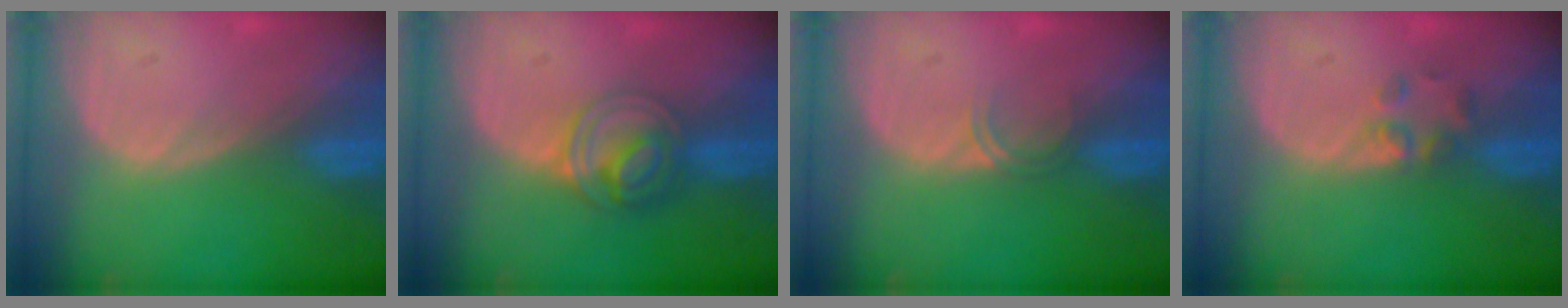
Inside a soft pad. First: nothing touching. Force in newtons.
{"total": 6.3, "press": 5.4, "slide": 3.2}
{"total": 1.7, "press": 1.4, "slide": 1.0}
{"total": 2.3, "press": 2.2, "slide": 0.8}